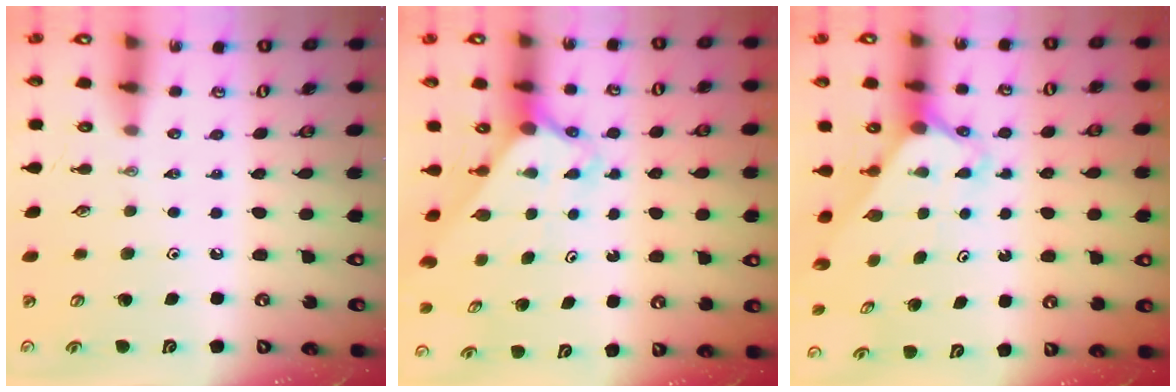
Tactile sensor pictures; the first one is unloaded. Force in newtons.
{"total": 2.7, "press": 2.7, "slide": 0.0}
{"total": 2.5, "press": 2.5, "slide": 0.1}